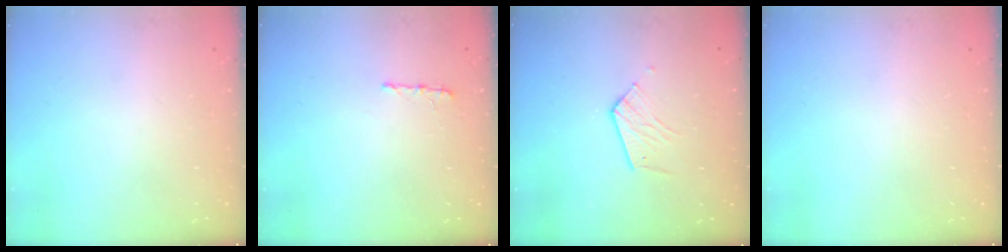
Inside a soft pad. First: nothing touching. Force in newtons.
{"total": 5.1, "press": 5.1, "slide": 0.4}
{"total": 6.7, "press": 6.7, "slide": 0.2}
{"total": 0.0}